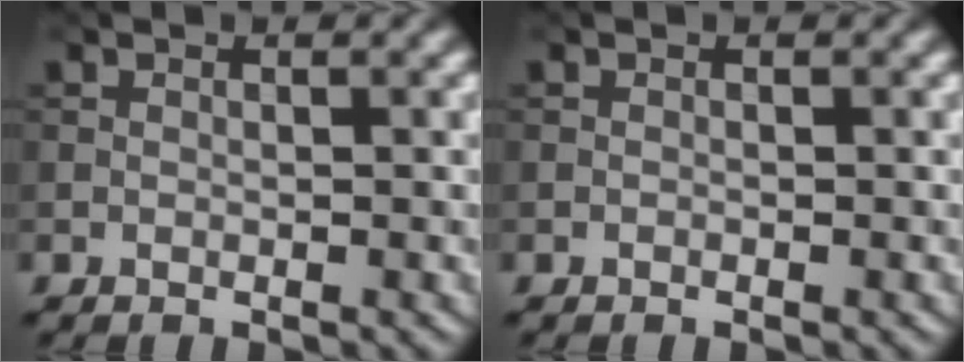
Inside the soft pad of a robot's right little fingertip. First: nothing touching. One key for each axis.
{"total": 0.0}